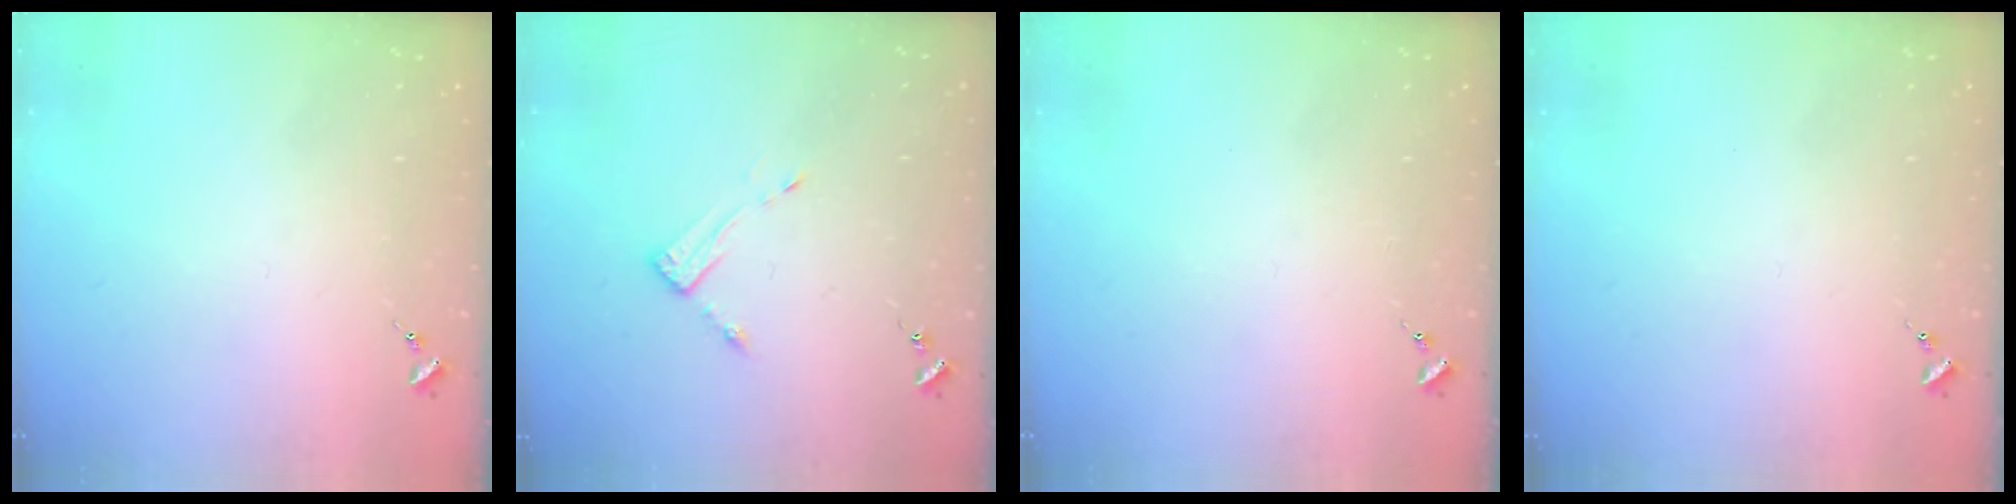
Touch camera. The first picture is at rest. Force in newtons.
{"total": 3.7, "press": 3.7, "slide": 0.1}
{"total": 0.0}
{"total": 0.0}